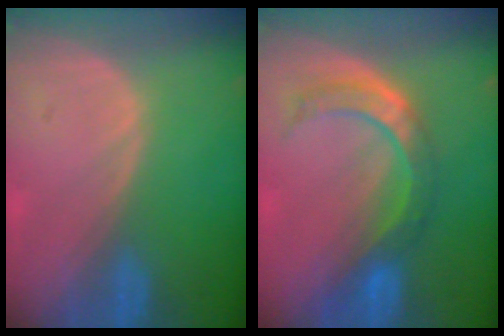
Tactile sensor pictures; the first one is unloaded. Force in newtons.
{"total": 7.1, "press": 6.8, "slide": 2.0}